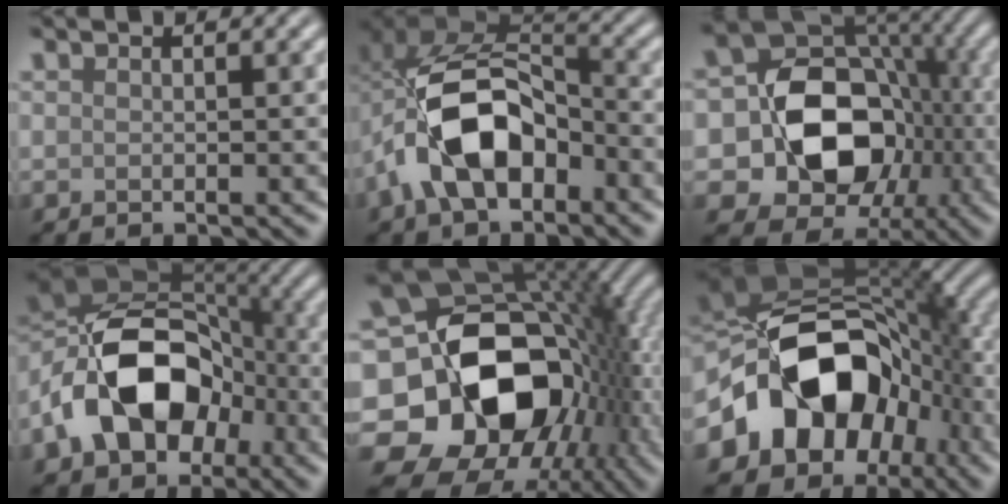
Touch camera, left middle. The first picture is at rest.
{"total": 9.9, "force": [-3.1, 6.0, 7.2], "torque": [-0.141, 0.013, -0.057]}
{"total": 13.4, "force": [-1.5, 10.8, 7.7], "torque": [-0.109, -0.011, -0.019]}
{"total": 13.4, "force": [-4.2, 9.3, 8.6], "torque": [-0.165, 0.000, -0.082]}
{"total": 18.6, "force": [-2.8, 13.8, 12.1], "torque": [-0.211, -0.023, -0.027]}
{"total": 14.7, "force": [-3.9, 10.4, 9.6], "torque": [-0.154, 0.000, -0.078]}